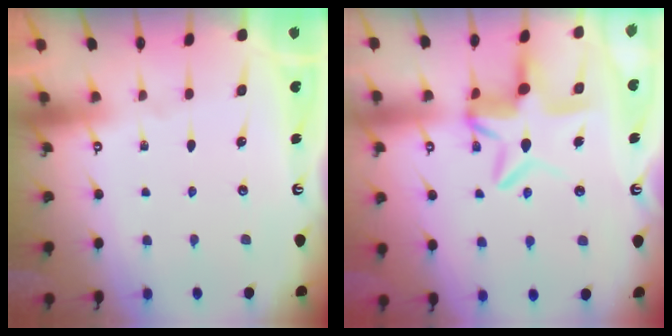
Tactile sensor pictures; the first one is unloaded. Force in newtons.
{"total": 10.4, "press": 10.3, "slide": 1.4}